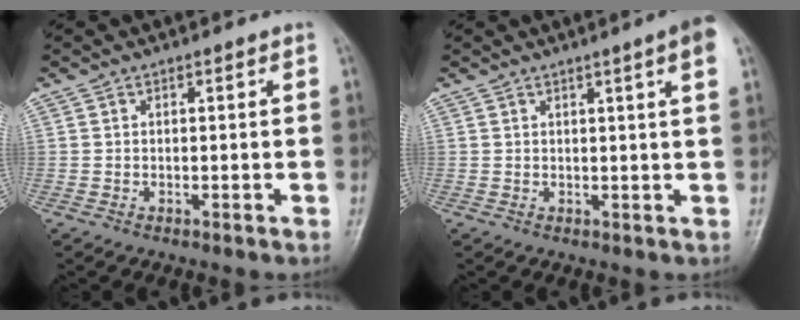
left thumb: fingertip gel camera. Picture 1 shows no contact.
{"total": 4.6, "force": [2.1, -0.2, 4.1], "torque": [-0.052, -0.004, 0.025]}